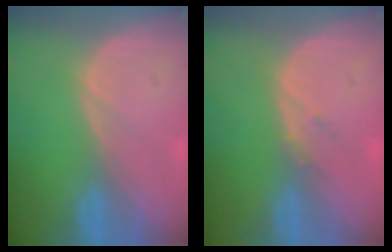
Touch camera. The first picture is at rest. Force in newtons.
{"total": 1.2, "press": 1.0, "slide": 0.6}